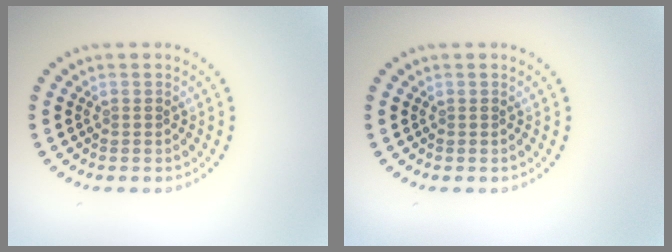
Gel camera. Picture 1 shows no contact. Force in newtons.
{"total": 0.0}